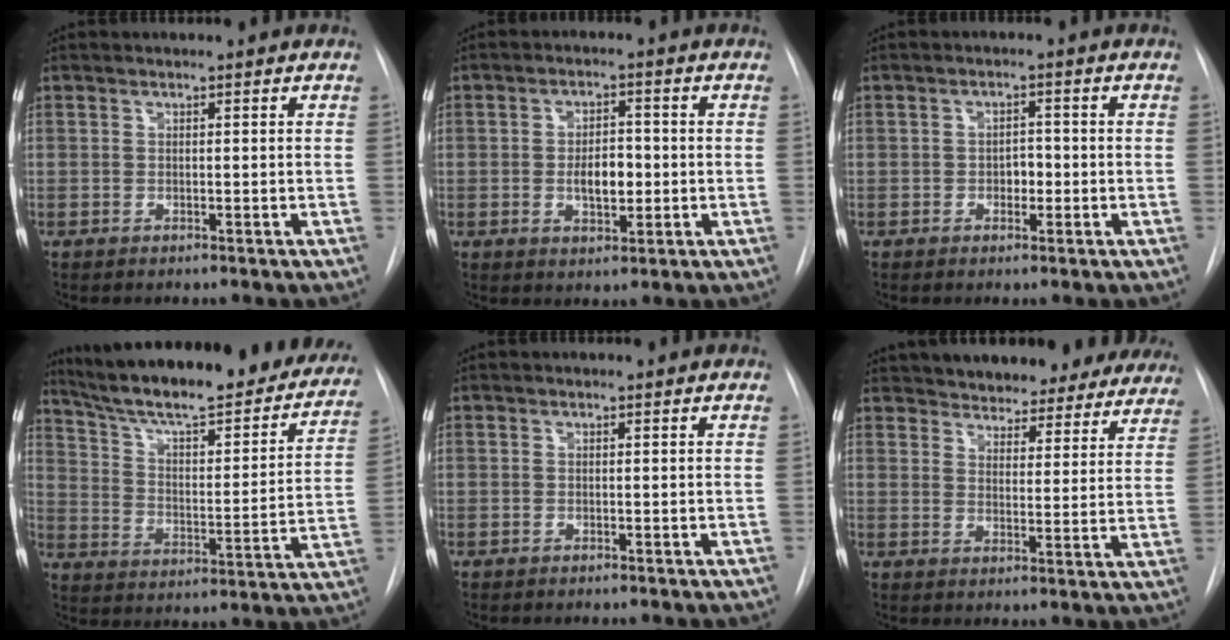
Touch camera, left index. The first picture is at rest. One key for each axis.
{"total": 5.0, "fx": -0.6, "fy": 2.4, "fz": 4.4, "tx": -0.070, "ty": 0.003, "tz": -0.005}
{"total": 2.2, "fx": -0.5, "fy": 1.4, "fz": 1.6, "tx": -0.019, "ty": 0.006, "tz": -0.007}
{"total": 30.4, "fx": 26.0, "fy": 6.1, "fz": 14.5, "tx": -0.224, "ty": -0.042, "tz": 0.346}
{"total": 0.0}
{"total": 25.7, "fx": 23.1, "fy": 8.3, "fz": 7.5, "tx": -0.126, "ty": -0.017, "tz": 0.285}